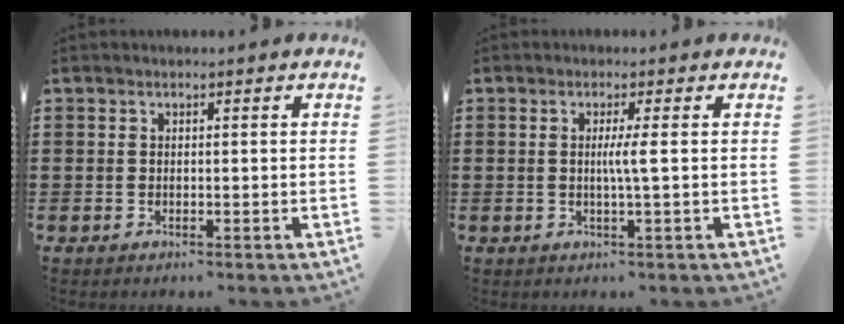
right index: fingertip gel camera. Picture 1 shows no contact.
{"total": 2.8, "force": [0.1, -0.4, 2.7], "torque": [-0.050, -0.007, -0.003]}